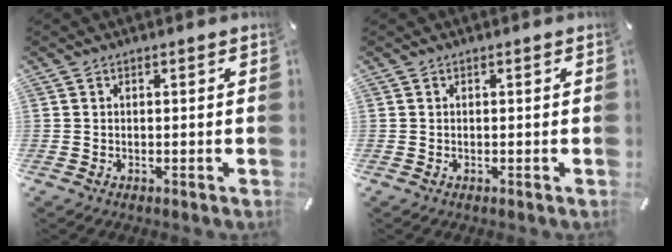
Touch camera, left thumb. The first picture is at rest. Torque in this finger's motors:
{"motor_torque": [0.00, 0.00, -0.01, 0.01, 0.00]}